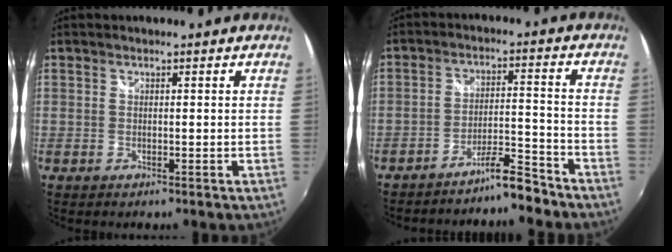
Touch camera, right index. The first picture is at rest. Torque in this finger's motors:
{"motor_torque": [0.12, -0.13, 0.10, 0.01]}